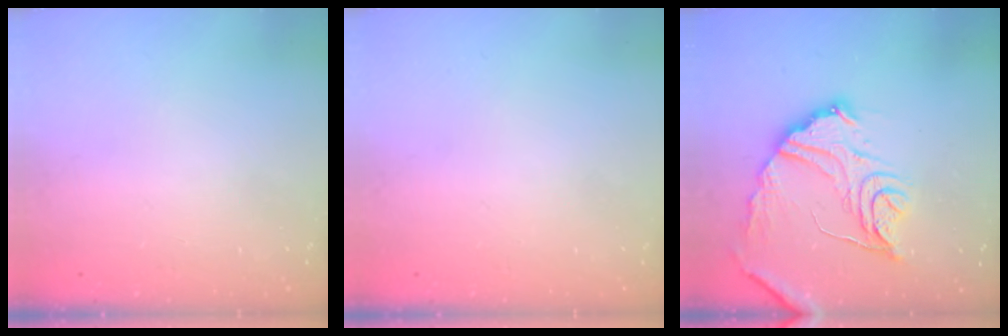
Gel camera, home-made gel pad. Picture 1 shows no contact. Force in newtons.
{"total": 0.0}
{"total": 16.0, "press": 16.0, "slide": 1.5}